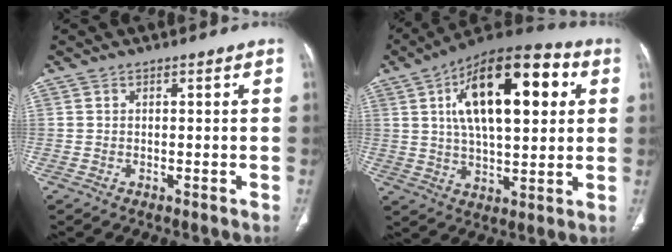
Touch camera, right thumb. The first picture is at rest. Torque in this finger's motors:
{"motor_torque": [0.13, 4.71, 1.94, 0.83, 0.22]}